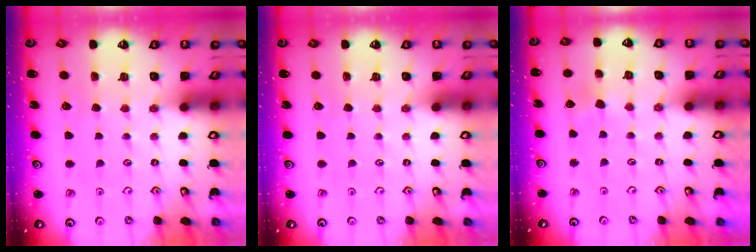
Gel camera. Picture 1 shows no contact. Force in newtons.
{"total": 0.0}
{"total": 3.7, "press": 3.7, "slide": 0.4}